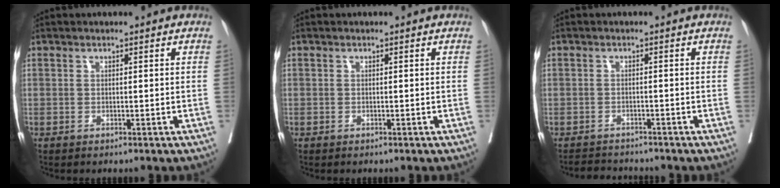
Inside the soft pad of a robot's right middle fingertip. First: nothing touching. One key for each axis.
{"total": 0.7, "fx": -0.1, "fy": 0.7, "fz": -0.1, "tx": 0.004, "ty": 0.006, "tz": -0.007}
{"total": 3.4, "fx": -3.2, "fy": 0.9, "fz": -0.1, "tx": 0.003, "ty": -0.009, "tz": -0.053}